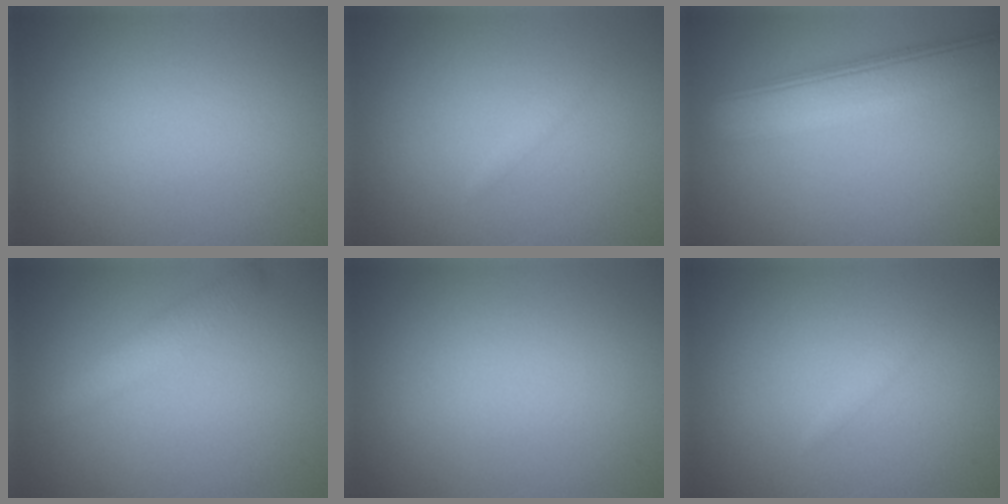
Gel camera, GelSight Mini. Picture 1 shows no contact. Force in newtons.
{"total": 0.6, "press": 0.6, "slide": 0.0}
{"total": 7.0, "press": 7.0, "slide": 0.8}
{"total": 2.4, "press": 2.4, "slide": 0.2}
{"total": 0.0}
{"total": 0.6, "press": 0.6, "slide": 0.0}